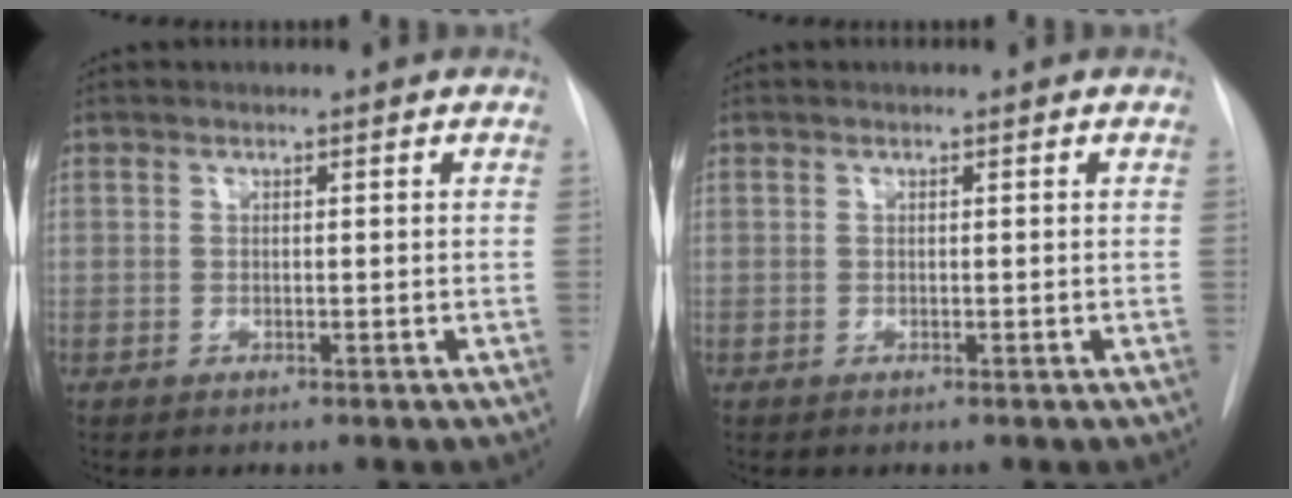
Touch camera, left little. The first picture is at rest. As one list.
[{"total": 0.0}]